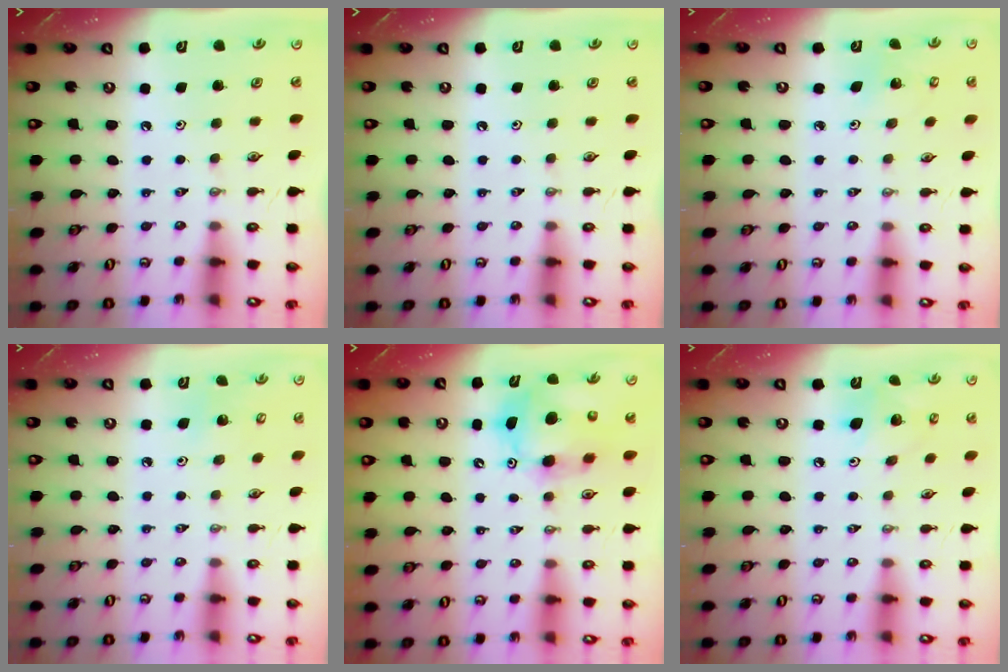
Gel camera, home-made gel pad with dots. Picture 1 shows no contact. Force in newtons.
{"total": 0.0}
{"total": 3.0, "press": 3.0, "slide": 0.1}
{"total": 5.1, "press": 5.0, "slide": 0.5}
{"total": 11.8, "press": 11.6, "slide": 2.3}
{"total": 10.1, "press": 9.9, "slide": 1.8}